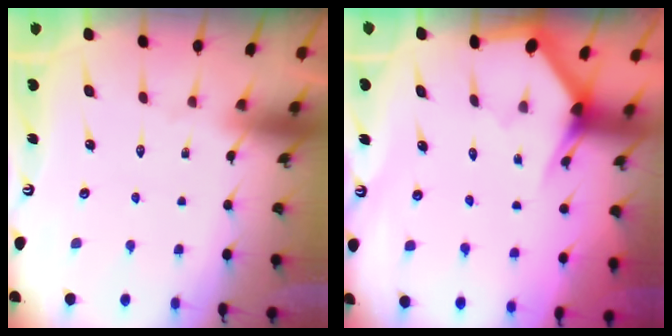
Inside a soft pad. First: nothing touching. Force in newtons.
{"total": 3.1, "press": 3.1, "slide": 0.1}